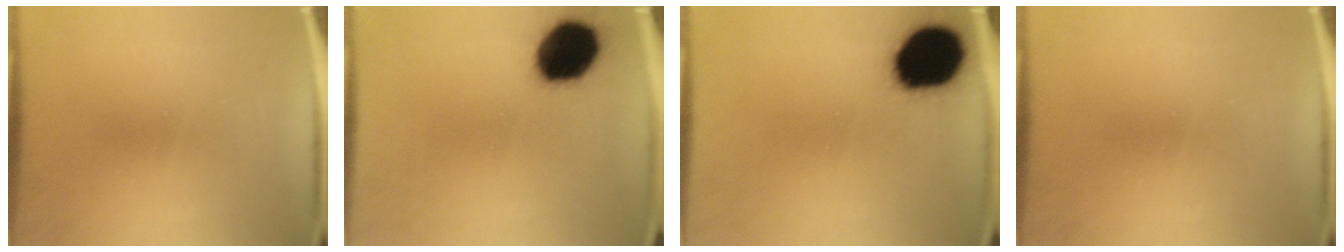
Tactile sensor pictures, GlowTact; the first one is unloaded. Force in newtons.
{"total": 15.9}
{"total": 18.7}
{"total": 0.0}